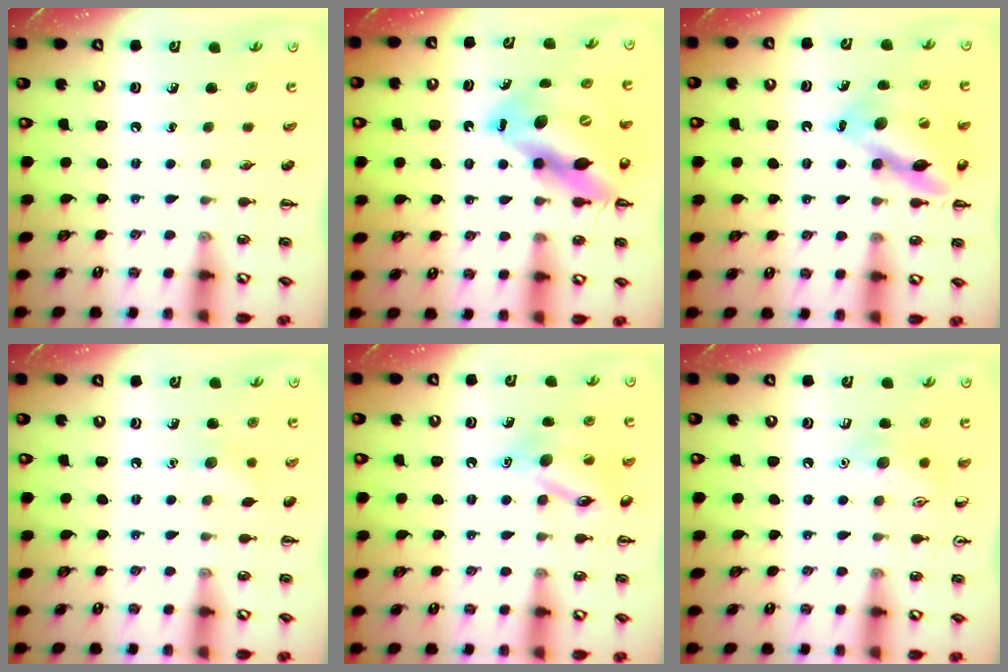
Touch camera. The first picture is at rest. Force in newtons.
{"total": 17.0, "press": 16.2, "slide": 5.1}
{"total": 14.4, "press": 14.3, "slide": 1.7}
{"total": 6.1, "press": 5.9, "slide": 1.4}
{"total": 13.9, "press": 13.8, "slide": 1.3}
{"total": 9.0, "press": 8.9, "slide": 1.2}